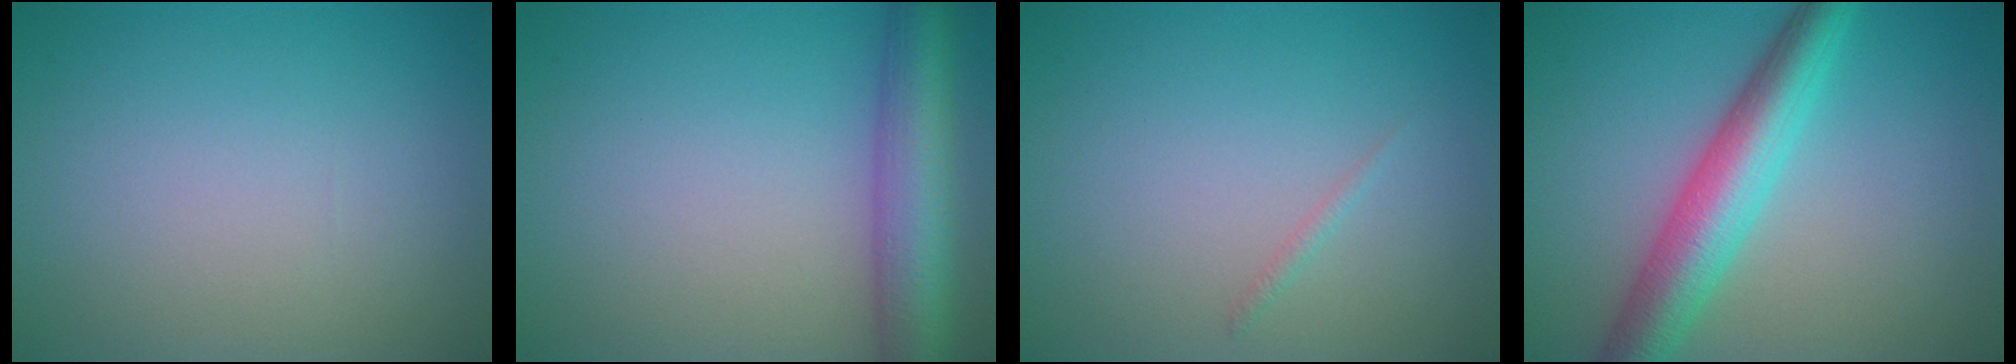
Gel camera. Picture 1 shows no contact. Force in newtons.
{"total": 6.6, "press": 6.6, "slide": 0.3}
{"total": 0.5, "press": 0.5, "slide": 0.0}
{"total": 6.3, "press": 6.3, "slide": 0.2}